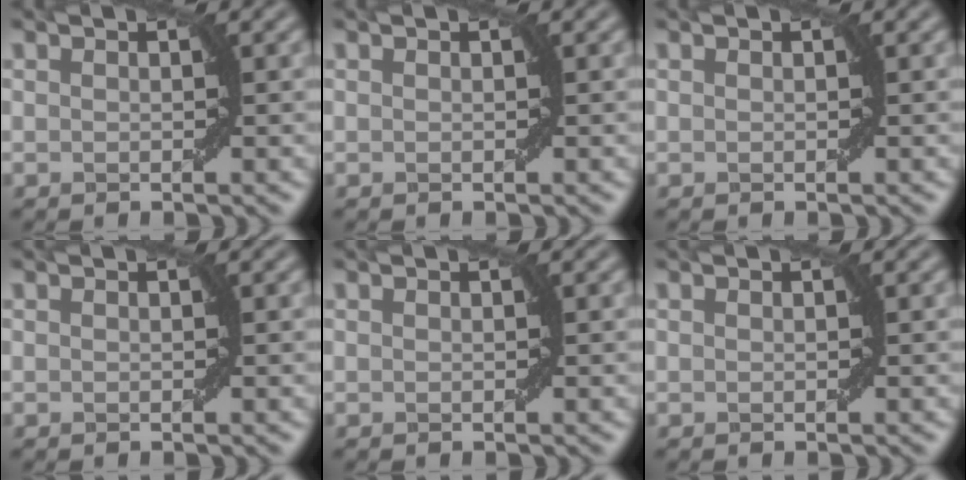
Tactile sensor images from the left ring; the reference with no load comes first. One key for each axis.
{"total": 0.0}
{"total": 0.0}
{"total": 0.0}
{"total": 0.0}
{"total": 0.0}